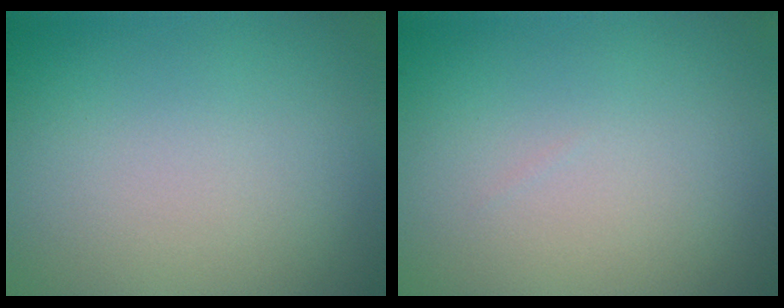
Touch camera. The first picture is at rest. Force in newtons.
{"total": 0.0}